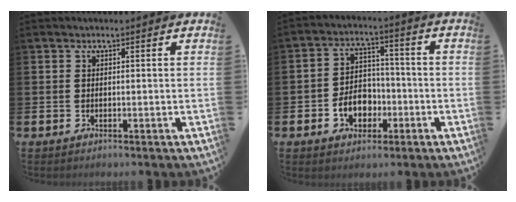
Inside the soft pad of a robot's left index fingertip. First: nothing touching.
{"total": 5.8, "force": [-2.2, 4.5, 2.9], "torque": [-0.040, 0.010, -0.046]}